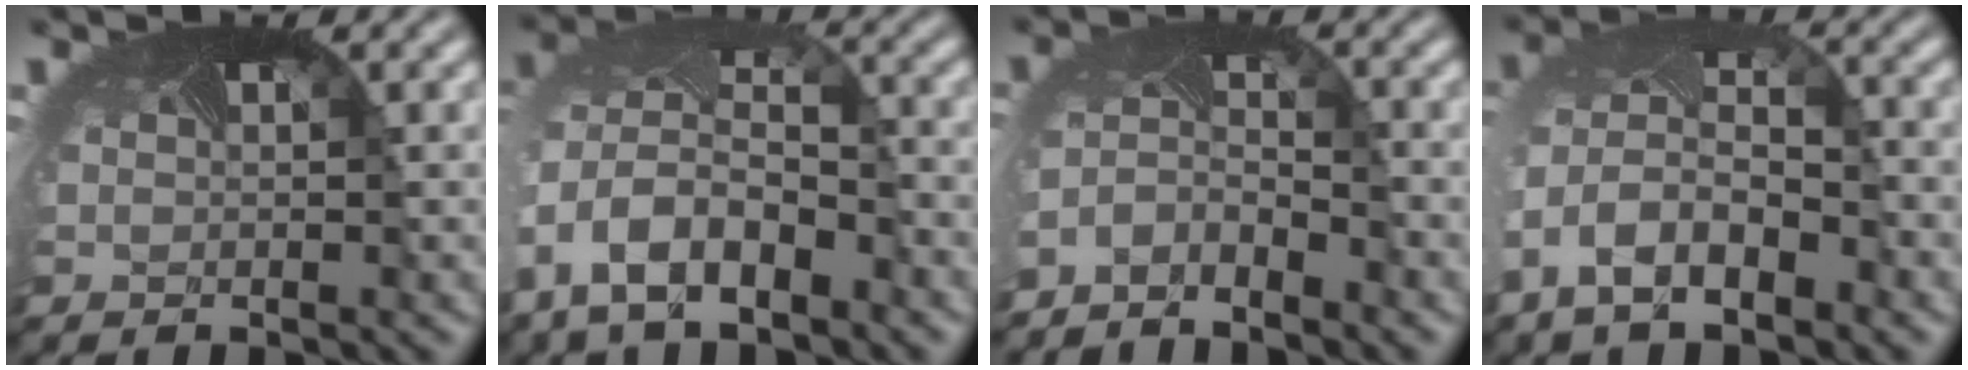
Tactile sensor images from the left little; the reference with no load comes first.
{"total": 9.8, "force": [-4.6, 6.4, 5.9], "torque": [-0.140, -0.038, -0.058]}
{"total": 2.8, "force": [-2.8, 0.5, 0.2], "torque": [-0.033, -0.015, -0.058]}
{"total": 7.4, "force": [-3.7, 4.5, 4.7], "torque": [-0.114, -0.025, -0.057]}